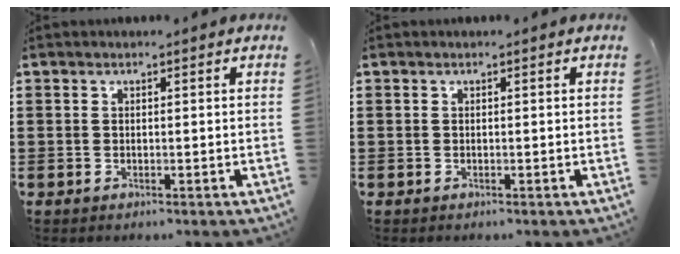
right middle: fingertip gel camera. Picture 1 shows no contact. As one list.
[{"total": 0.0}]